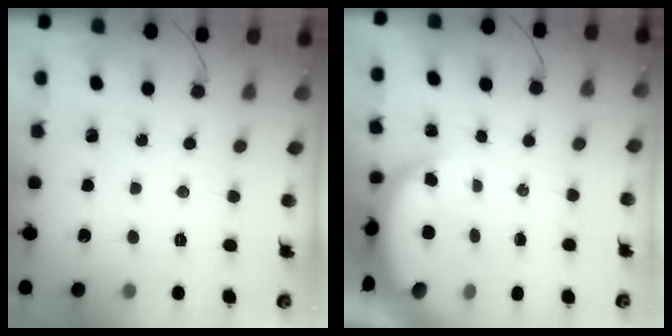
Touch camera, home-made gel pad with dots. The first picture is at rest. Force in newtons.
{"total": 4.4, "press": 4.4, "slide": 0.1}